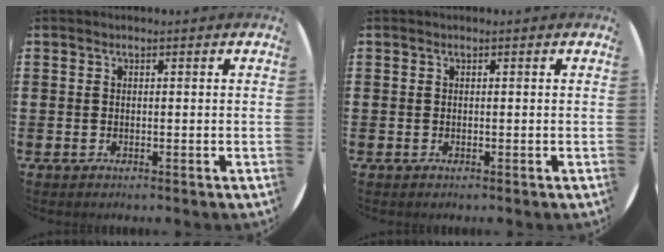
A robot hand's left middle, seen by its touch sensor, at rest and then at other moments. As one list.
[{"total": 0.0}]